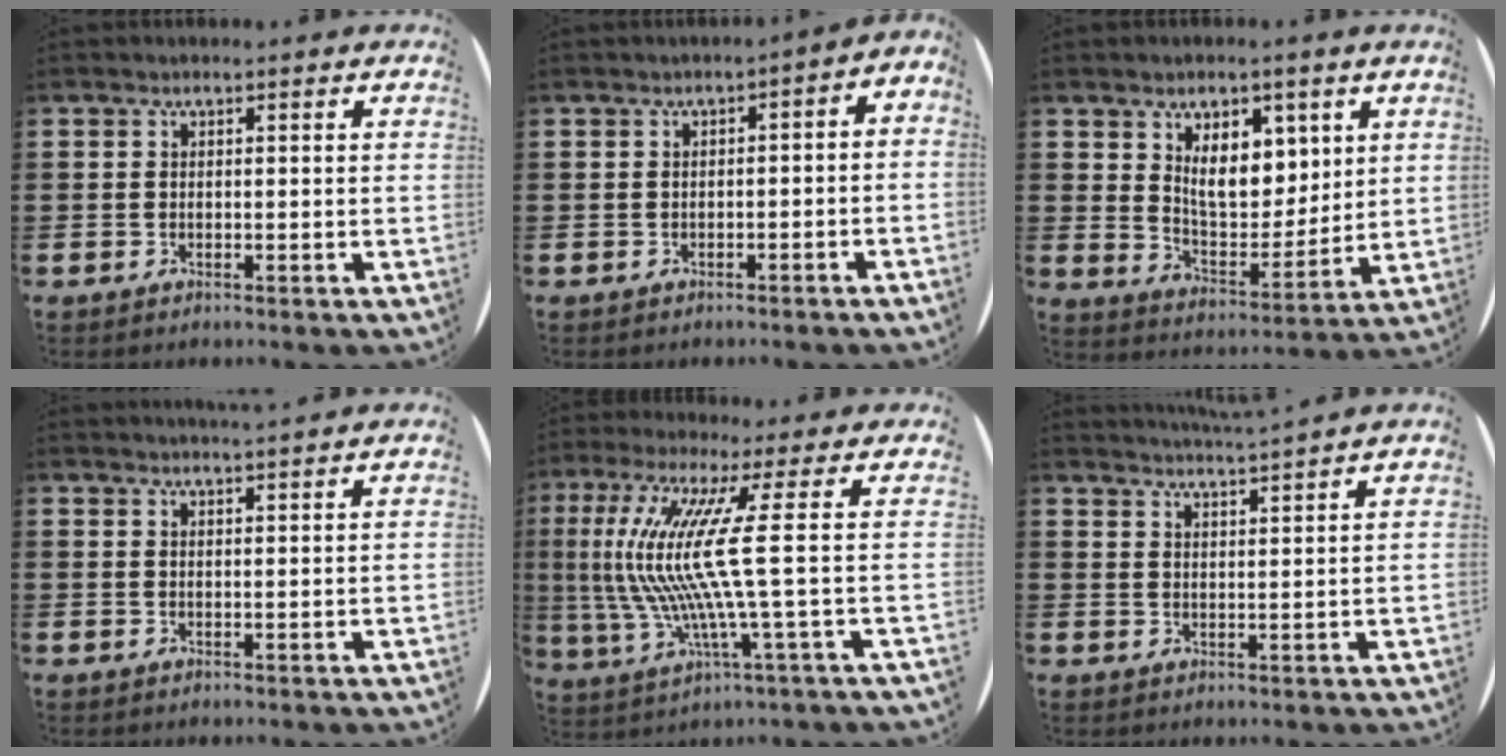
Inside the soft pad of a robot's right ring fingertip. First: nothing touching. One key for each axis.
{"total": 1.7, "fx": -1.6, "fy": 0.5, "fz": 0.3, "tx": -0.013, "ty": 0.005, "tz": -0.035}
{"total": 3.8, "fx": 2.4, "fy": 1.6, "fz": 2.5, "tx": -0.055, "ty": 0.005, "tz": 0.044}
{"total": 1.5, "fx": 1.4, "fy": -0.5, "fz": 0.0, "tx": 0.003, "ty": -0.004, "tz": 0.027}
{"total": 13.2, "fx": 1.7, "fy": -0.1, "fz": 13.0, "tx": -0.308, "ty": -0.027, "tz": 0.002}
{"total": 3.0, "fx": 2.8, "fy": -1.0, "fz": -0.2, "tx": -0.001, "ty": -0.021, "tz": 0.050}